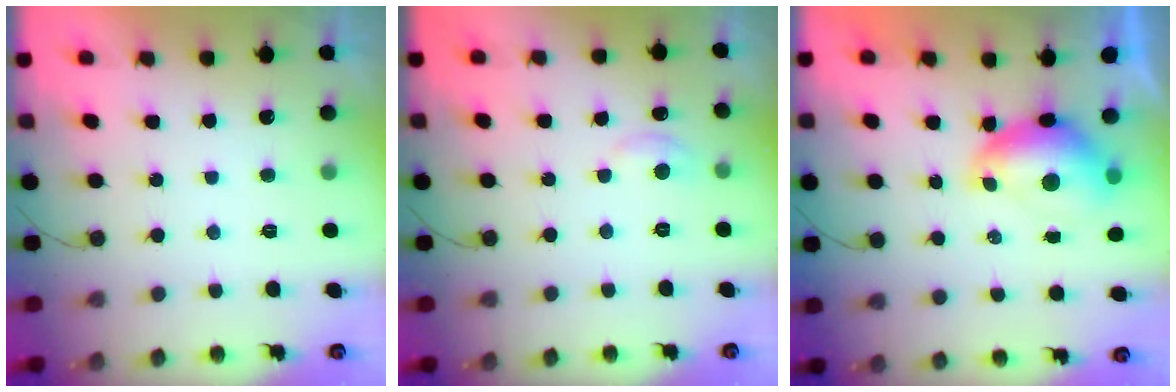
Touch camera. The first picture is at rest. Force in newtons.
{"total": 3.4, "press": 3.4, "slide": 0.4}
{"total": 7.7, "press": 7.7, "slide": 0.8}